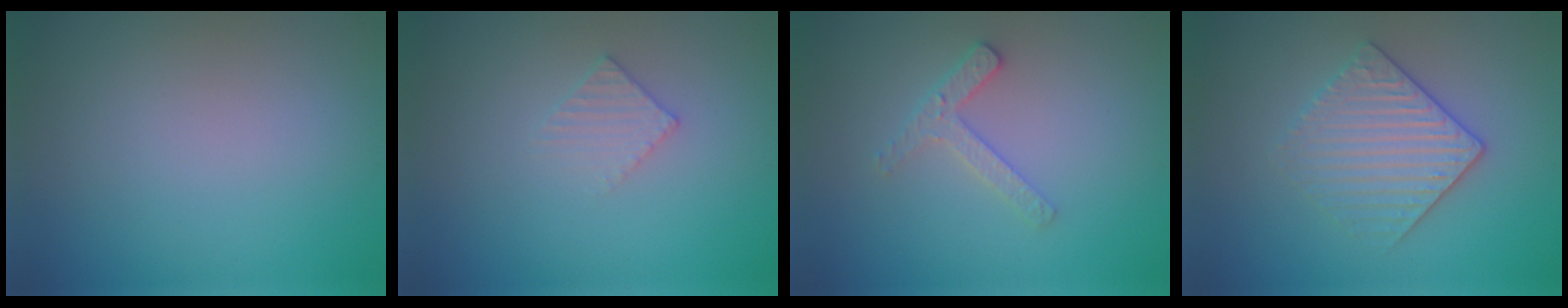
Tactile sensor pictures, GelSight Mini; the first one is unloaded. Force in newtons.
{"total": 1.4, "press": 1.4, "slide": 0.2}
{"total": 1.9, "press": 1.8, "slide": 0.4}
{"total": 3.4, "press": 3.2, "slide": 1.3}